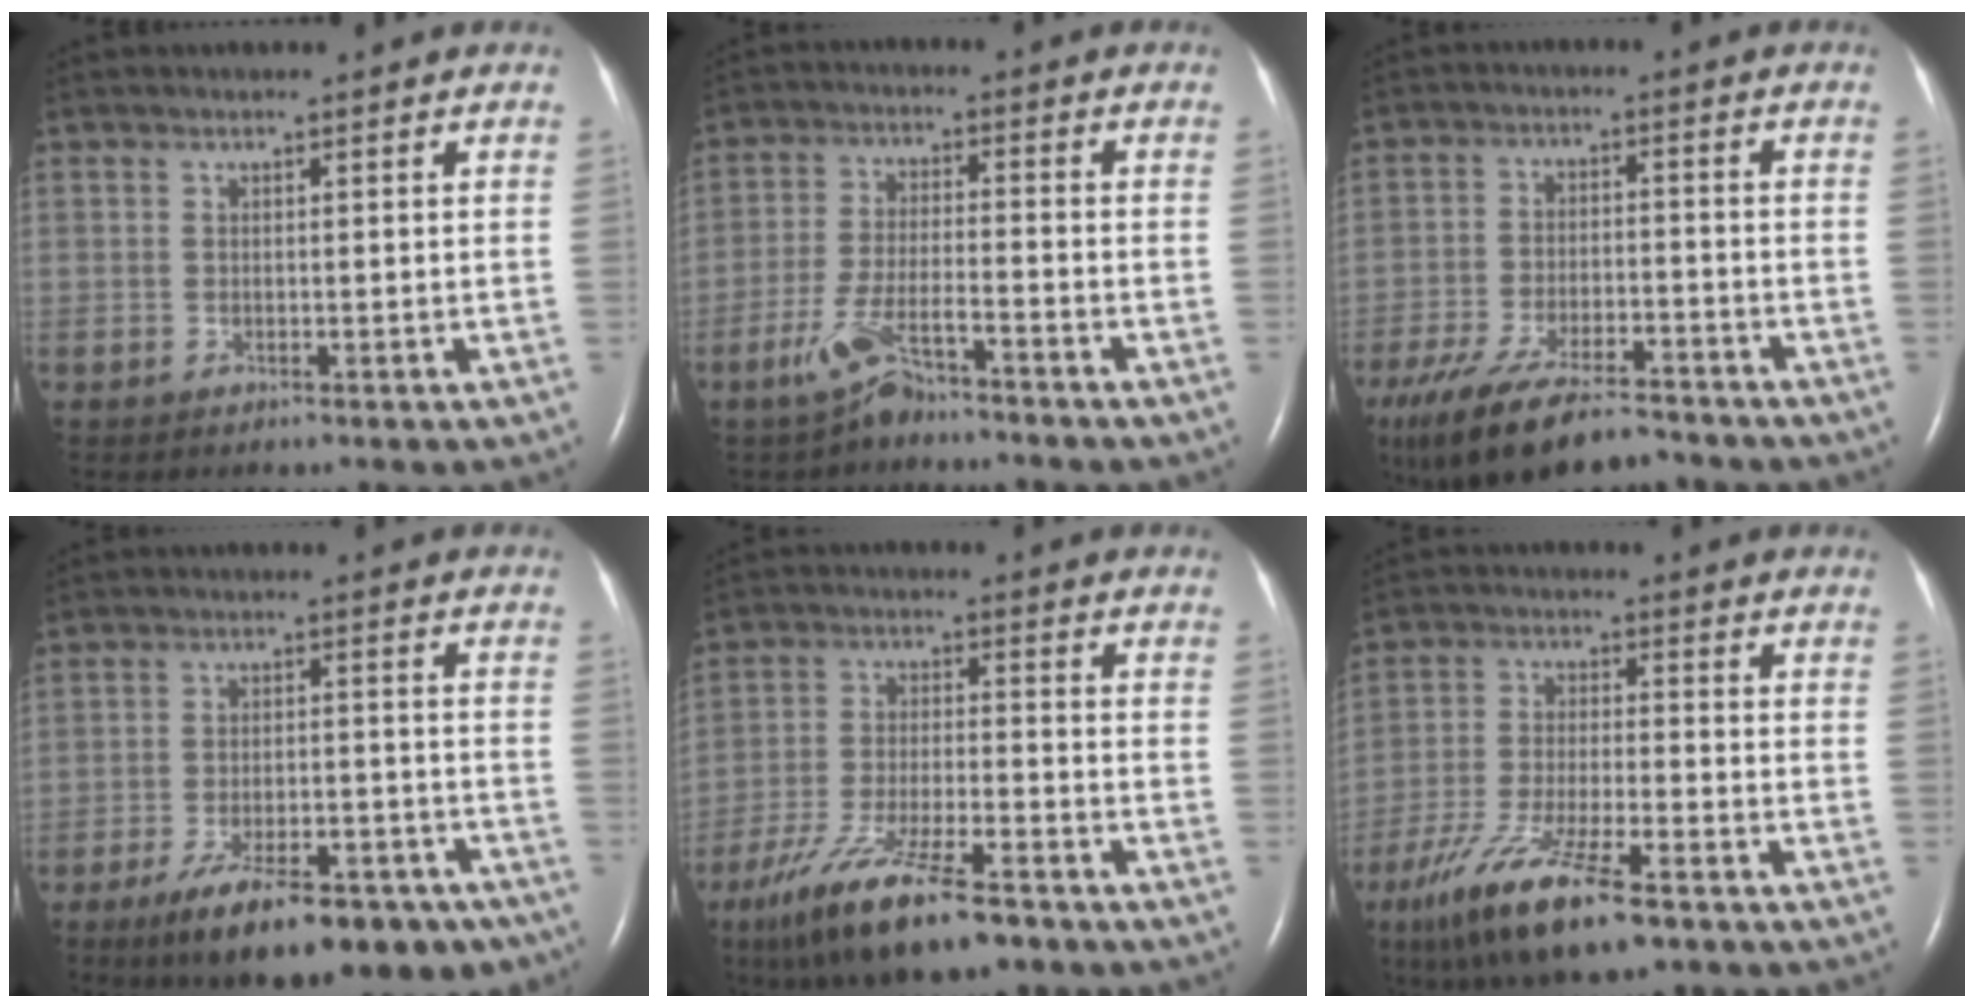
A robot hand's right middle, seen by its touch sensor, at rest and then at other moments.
{"total": 5.9, "force": [-4.5, 0.8, 3.7], "torque": [-0.089, -0.008, -0.089]}
{"total": 17.1, "force": [-13.3, 5.5, 9.2], "torque": [-0.202, -0.023, -0.217]}
{"total": 17.6, "force": [-12.6, 6.3, 10.5], "torque": [-0.116, 0.012, -0.184]}
{"total": 14.5, "force": [-10.2, 2.9, 9.9], "torque": [-0.193, -0.031, -0.181]}
{"total": 13.6, "force": [-8.8, 2.5, 10.0], "torque": [-0.199, -0.030, -0.156]}